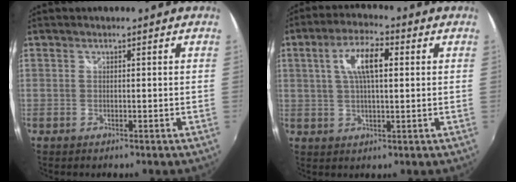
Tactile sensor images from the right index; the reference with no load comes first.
{"total": 8.0, "force": [2.0, 2.7, 7.3], "torque": [-0.135, 0.014, 0.035]}